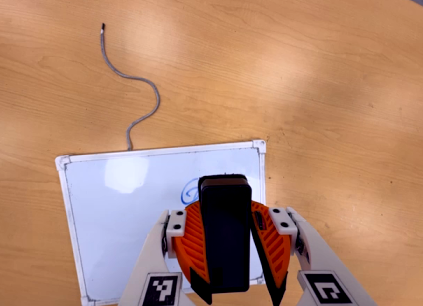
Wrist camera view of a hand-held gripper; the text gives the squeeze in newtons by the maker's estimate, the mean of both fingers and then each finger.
{"total": 8.5, "left": 8.2, "right": 8.9}